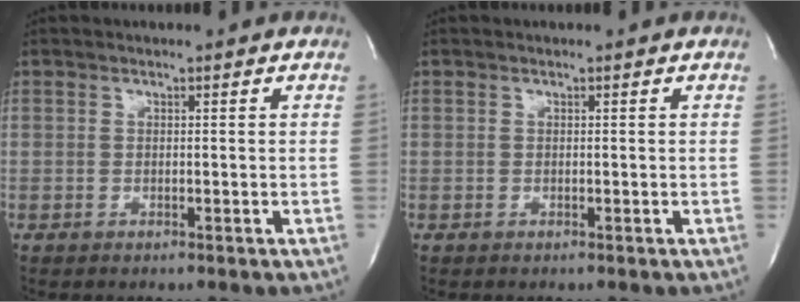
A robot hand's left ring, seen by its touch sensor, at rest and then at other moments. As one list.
[{"total": 0.0}]